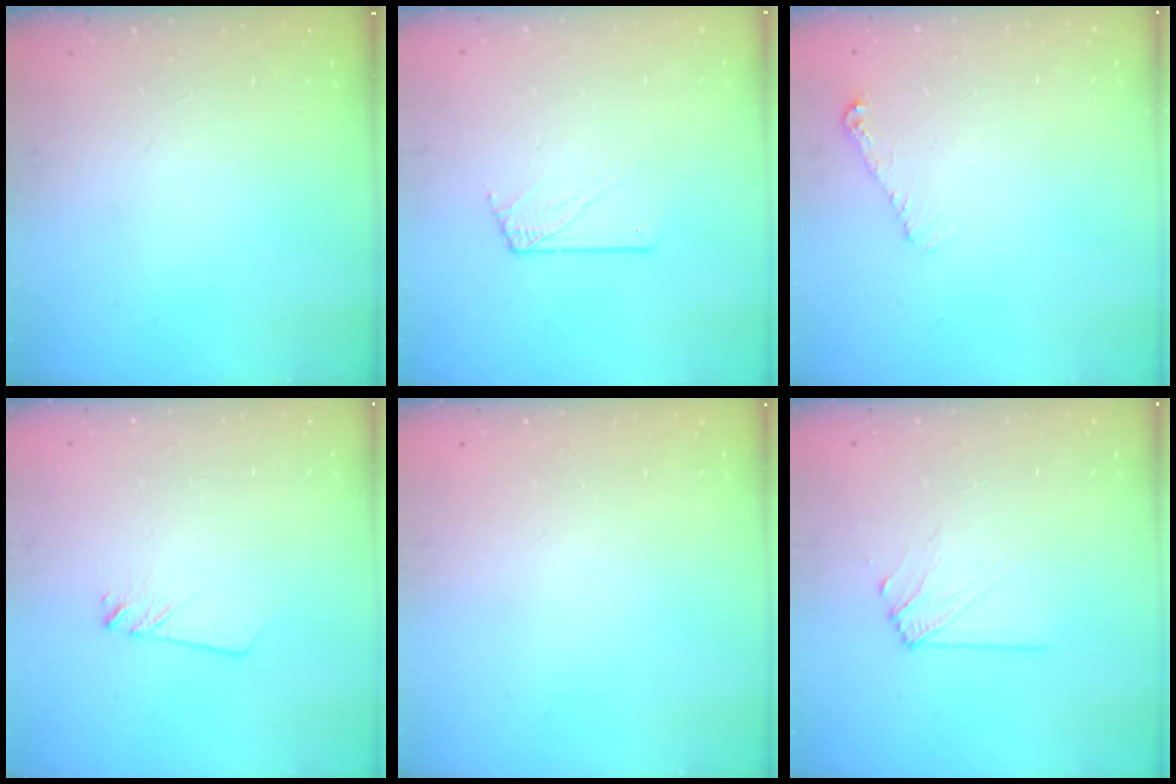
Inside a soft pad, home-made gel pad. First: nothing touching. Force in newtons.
{"total": 1.6, "press": 1.6, "slide": 0.2}
{"total": 5.3, "press": 5.2, "slide": 0.8}
{"total": 2.0, "press": 2.0, "slide": 0.1}
{"total": 0.0}
{"total": 5.9, "press": 5.8, "slide": 0.9}